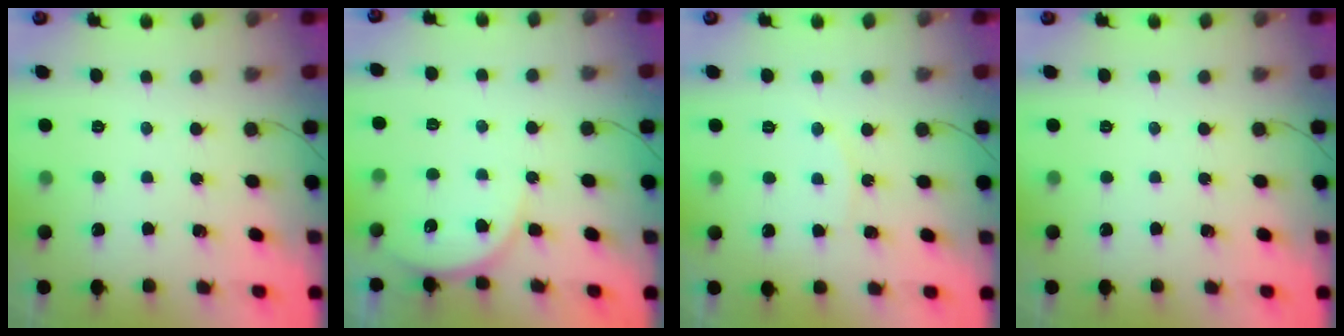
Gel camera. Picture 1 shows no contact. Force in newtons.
{"total": 7.0, "press": 7.0, "slide": 0.3}
{"total": 5.4, "press": 5.4, "slide": 0.6}
{"total": 0.0}